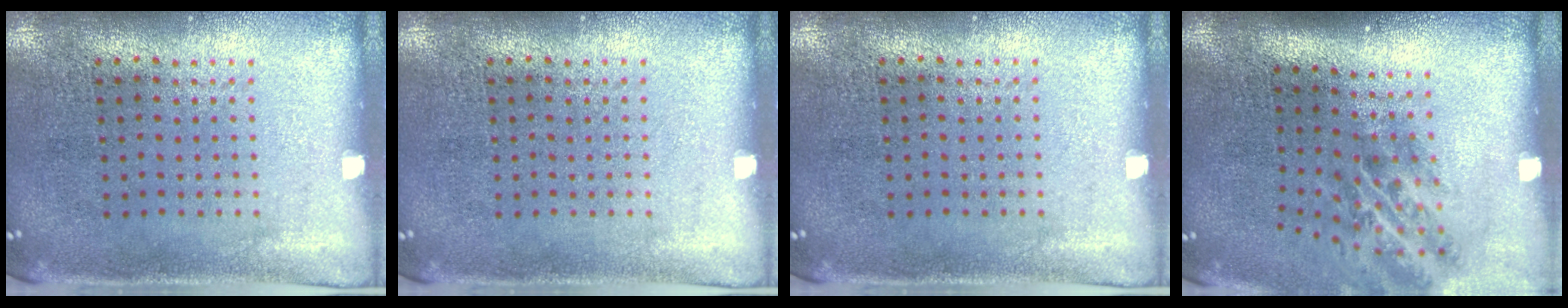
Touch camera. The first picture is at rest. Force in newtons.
{"total": 0.0}
{"total": 0.0}
{"total": 2.1, "press": 1.3, "slide": 1.7}